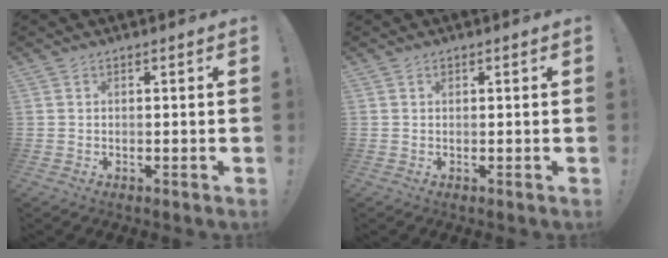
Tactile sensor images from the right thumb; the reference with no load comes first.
{"total": 0.5, "force": [0.4, 0.3, -0.1], "torque": [0.008, -0.001, 0.007]}